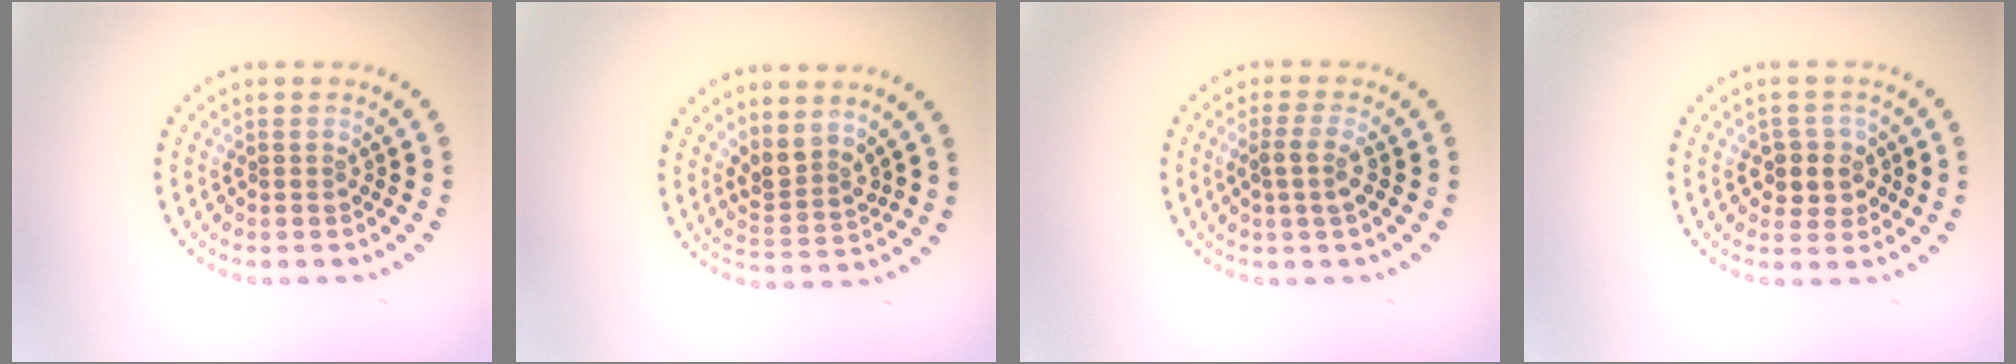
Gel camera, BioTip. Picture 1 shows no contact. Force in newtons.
{"total": 2.4, "press": 1.8, "slide": 1.6}
{"total": 1.9, "press": 1.5, "slide": 1.1}
{"total": 2.7, "press": 2.5, "slide": 1.1}